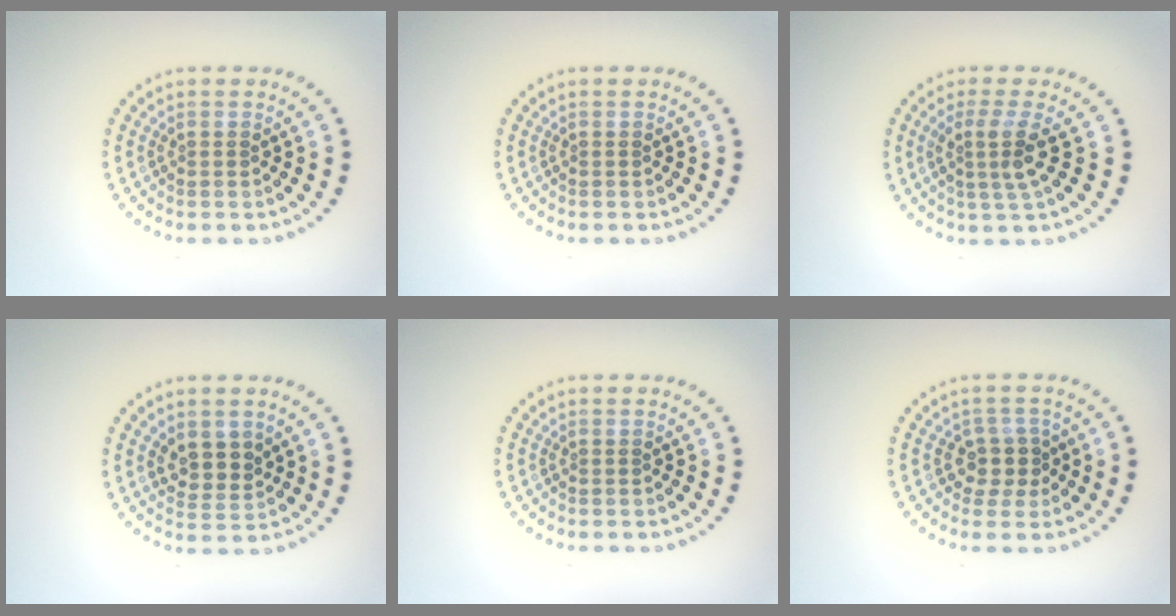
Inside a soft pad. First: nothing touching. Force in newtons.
{"total": 0.0}
{"total": 2.8, "press": 2.0, "slide": 1.9}
{"total": 2.5, "press": 2.3, "slide": 1.0}
{"total": 0.0}
{"total": 2.5, "press": 2.0, "slide": 1.4}